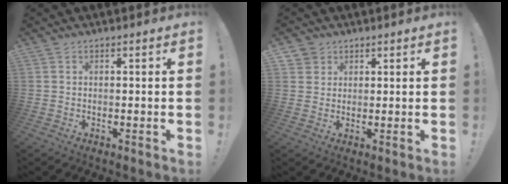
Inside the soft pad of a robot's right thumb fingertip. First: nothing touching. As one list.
[{"total": 3.1, "force": [1.7, 2.6, 0.2], "torque": [0.002, -0.009, 0.029]}]